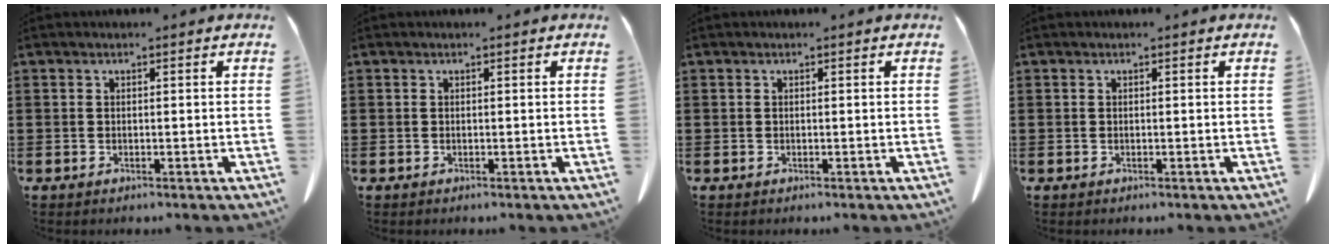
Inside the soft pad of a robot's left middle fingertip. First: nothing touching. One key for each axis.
{"total": 0.0}
{"total": 0.0}
{"total": 0.0}